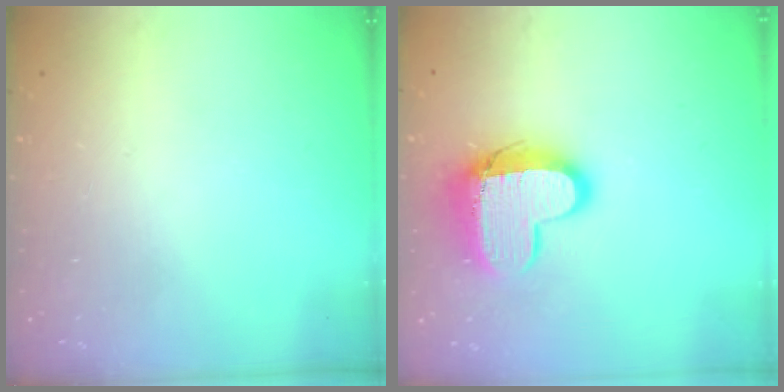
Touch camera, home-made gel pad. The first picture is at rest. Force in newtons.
{"total": 12.7, "press": 12.7, "slide": 0.9}